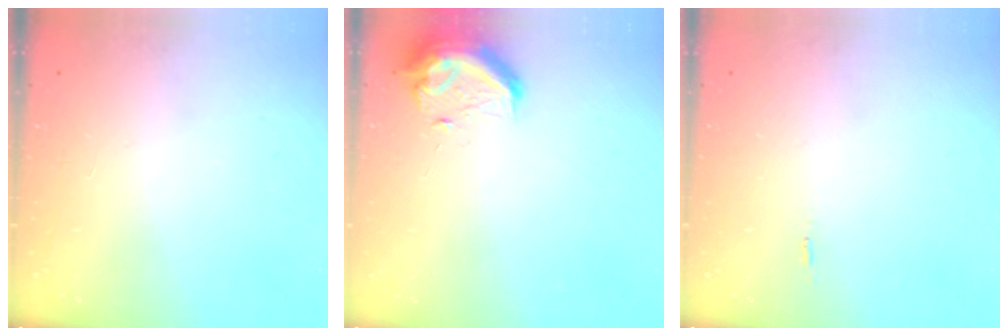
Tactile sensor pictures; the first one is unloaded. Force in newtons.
{"total": 9.2, "press": 9.1, "slide": 1.5}
{"total": 8.5, "press": 2.2, "slide": 8.2}